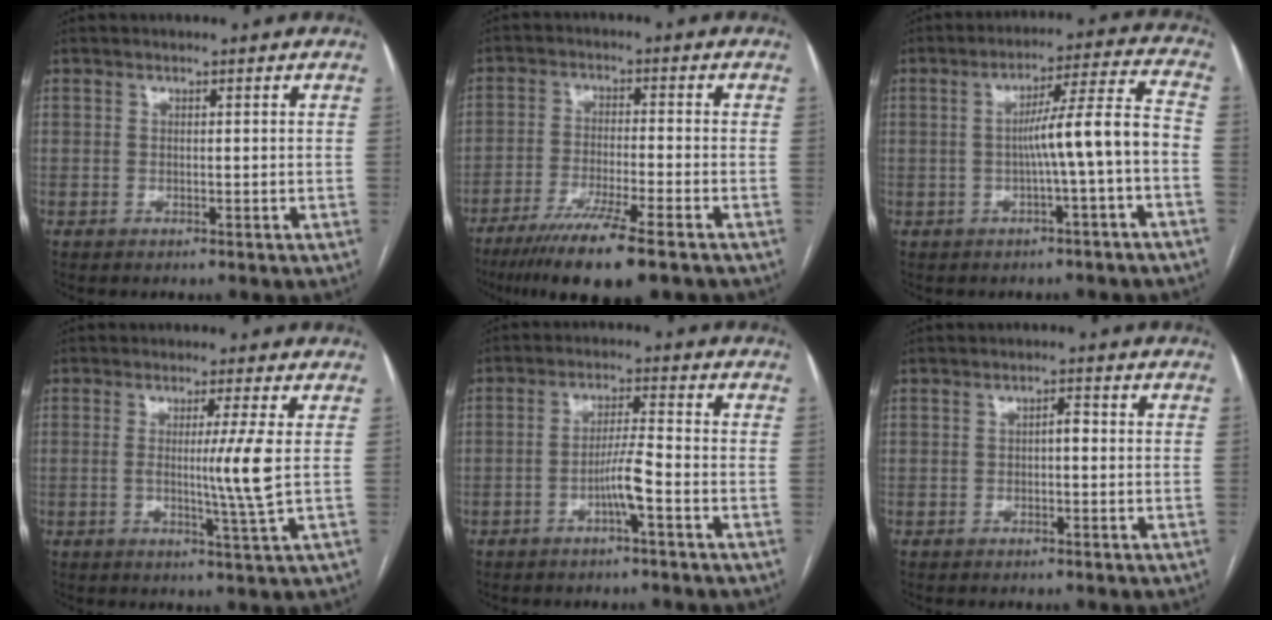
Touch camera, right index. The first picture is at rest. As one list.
[{"total": 11.7, "force": [-8.2, 0.2, 8.4], "torque": [-0.139, -0.031, -0.133]}, {"total": 9.0, "force": [-2.0, -0.9, 8.7], "torque": [-0.132, 0.024, -0.027]}, {"total": 5.9, "force": [0.3, -1.9, 5.6], "torque": [-0.097, -0.018, 0.006]}, {"total": 4.6, "force": [-2.0, -0.3, 4.1], "torque": [-0.079, 0.004, -0.038]}, {"total": 1.5, "force": [-0.2, 0.5, 1.4], "torque": [-0.019, 0.005, -0.004]}]